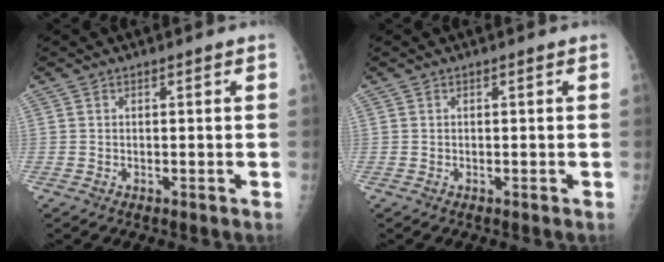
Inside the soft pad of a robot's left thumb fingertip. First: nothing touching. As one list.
[{"total": 0.0}]